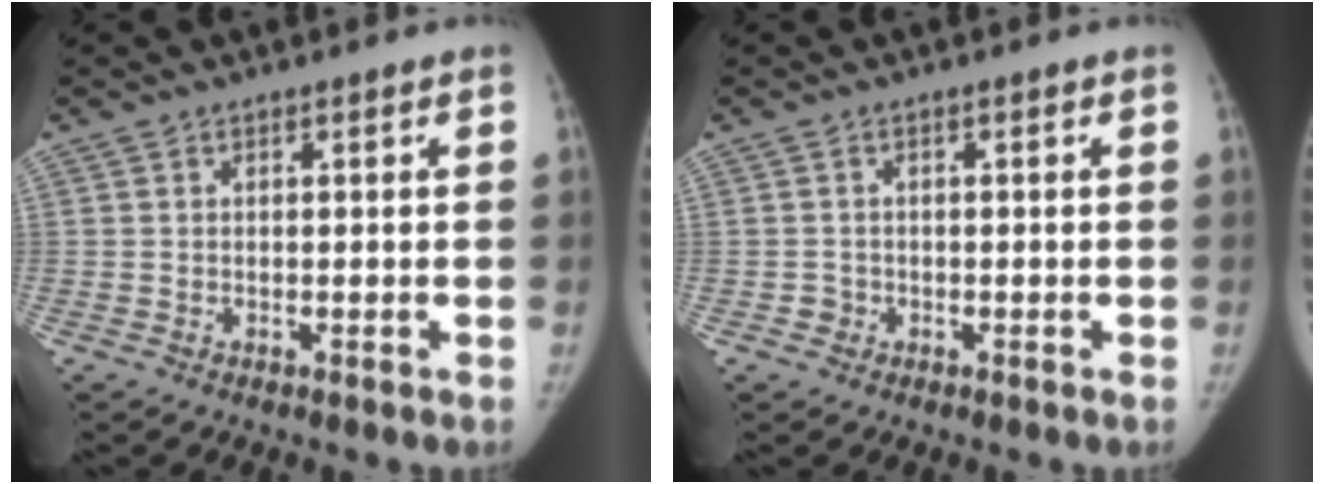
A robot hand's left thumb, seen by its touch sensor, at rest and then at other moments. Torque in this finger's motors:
{"motor_torque": [-0.04, 0.00, -0.01, 0.01, 0.00]}